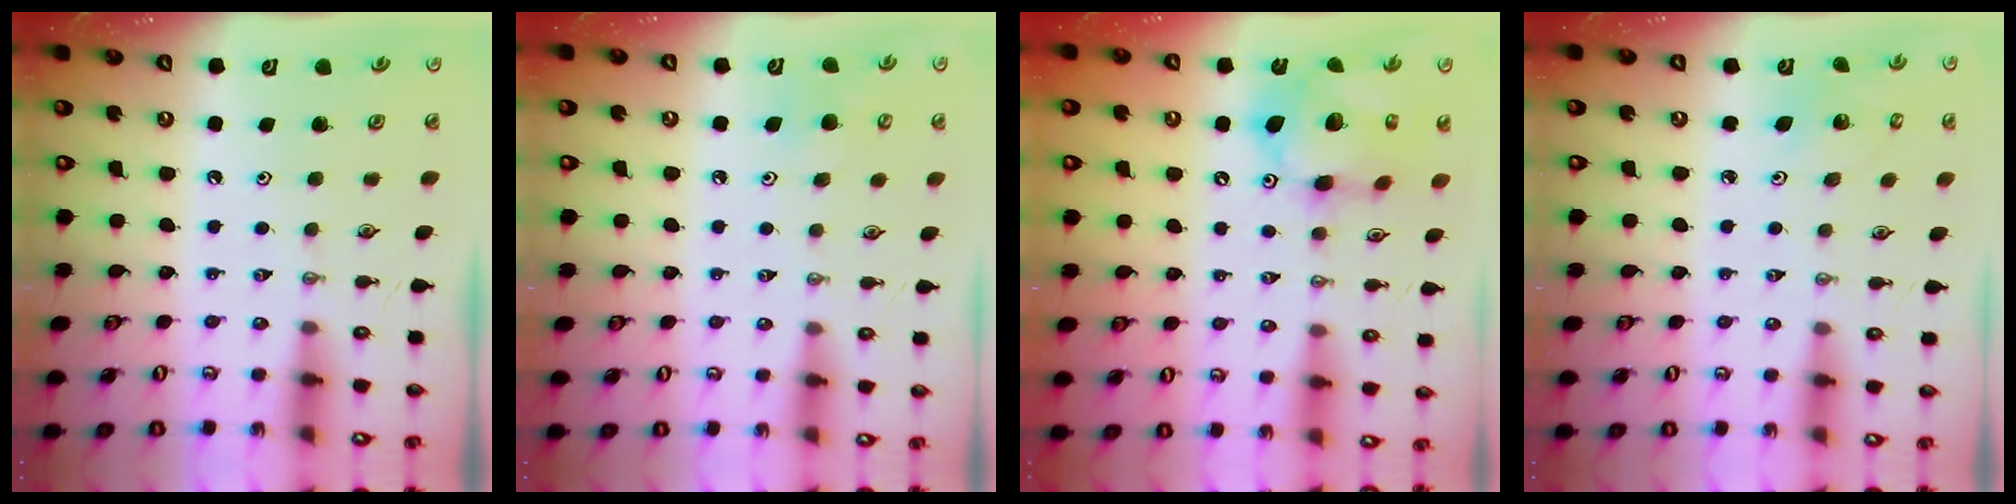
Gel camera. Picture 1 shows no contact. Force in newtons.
{"total": 5.7, "press": 5.7, "slide": 0.6}
{"total": 14.2, "press": 14.1, "slide": 1.3}
{"total": 2.1, "press": 2.1, "slide": 0.1}